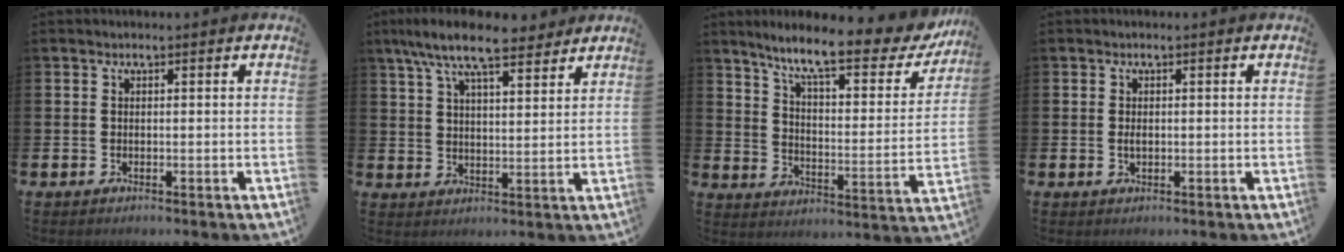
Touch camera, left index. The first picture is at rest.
{"total": 9.3, "force": [8.1, 2.0, 4.2], "torque": [-0.091, -0.028, 0.145]}
{"total": 9.5, "force": [7.6, 1.9, 5.4], "torque": [-0.120, -0.050, 0.119]}
{"total": 1.1, "force": [0.0, 0.6, 0.9], "torque": [-0.018, 0.004, -0.002]}